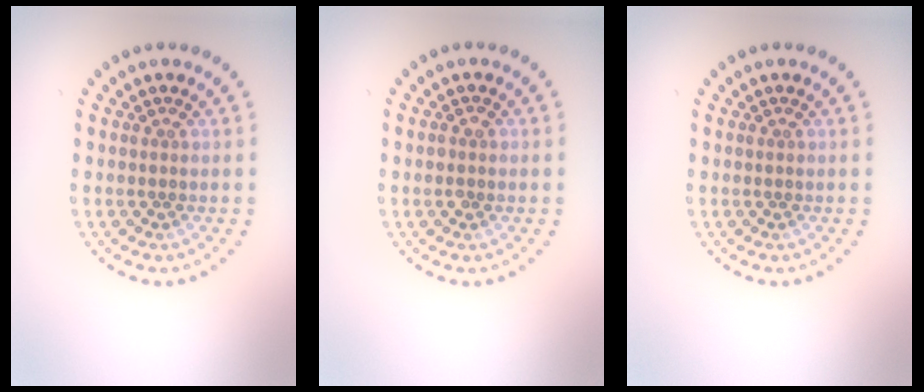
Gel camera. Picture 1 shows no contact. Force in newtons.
{"total": 1.1, "press": 1.1, "slide": 0.2}
{"total": 0.0}